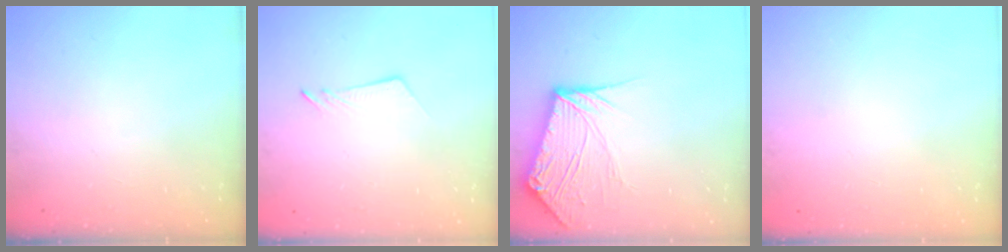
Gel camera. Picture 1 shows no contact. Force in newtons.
{"total": 2.5, "press": 2.5, "slide": 0.2}
{"total": 11.2, "press": 11.1, "slide": 1.4}
{"total": 0.7, "press": 0.3, "slide": 0.7}